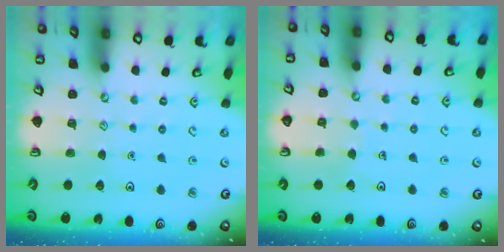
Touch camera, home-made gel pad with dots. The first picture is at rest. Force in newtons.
{"total": 2.2, "press": 2.2, "slide": 0.1}